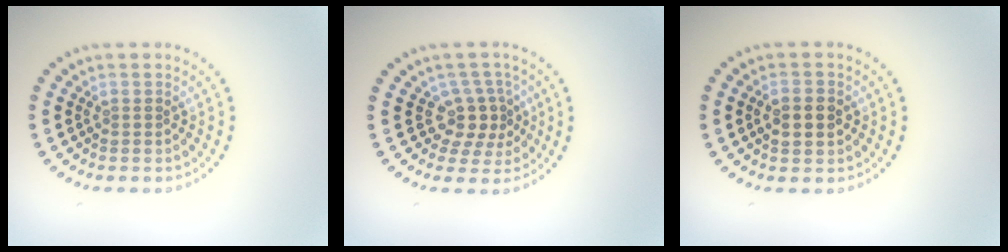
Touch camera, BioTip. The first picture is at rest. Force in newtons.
{"total": 2.9, "press": 2.3, "slide": 1.8}
{"total": 2.4, "press": 2.4, "slide": 0.1}